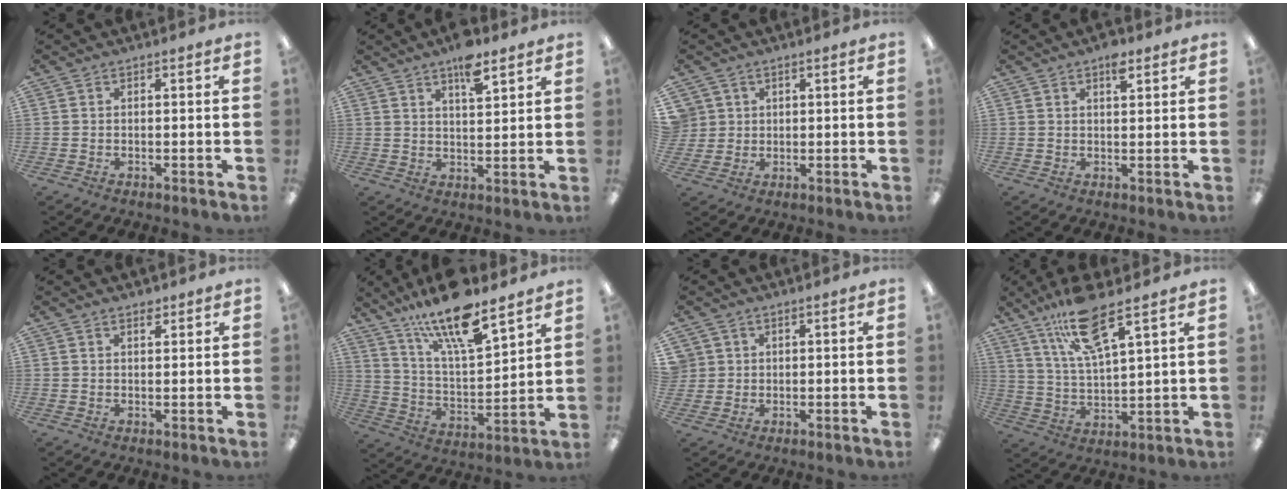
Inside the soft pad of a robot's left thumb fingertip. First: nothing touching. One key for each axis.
{"total": 7.6, "fx": 5.5, "fy": 2.5, "fz": 4.6, "tx": -0.063, "ty": -0.033, "tz": 0.090}
{"total": 3.5, "fx": 1.2, "fy": 3.3, "fz": -0.4, "tx": 0.002, "ty": 0.002, "tz": 0.021}
{"total": 3.8, "fx": 2.4, "fy": 1.6, "fz": 2.5, "tx": -0.030, "ty": -0.007, "tz": 0.037}
{"total": 1.9, "fx": 1.5, "fy": 0.7, "fz": 0.7, "tx": -0.009, "ty": -0.005, "tz": 0.027}
{"total": 18.9, "fx": 14.4, "fy": 5.0, "fz": 11.2, "tx": -0.199, "ty": -0.084, "tz": 0.243}
{"total": 2.6, "fx": 0.9, "fy": 2.4, "fz": -0.4, "tx": 0.007, "ty": -0.002, "tz": 0.015}
{"total": 14.9, "fx": 10.2, "fy": 3.9, "fz": 10.1, "tx": -0.195, "ty": -0.030, "tz": 0.175}